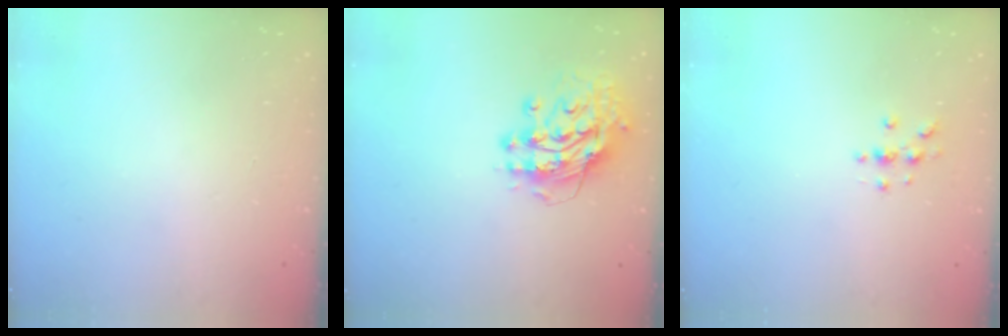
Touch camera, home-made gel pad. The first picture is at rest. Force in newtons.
{"total": 12.9, "press": 12.8, "slide": 1.2}
{"total": 3.0, "press": 3.0, "slide": 0.4}